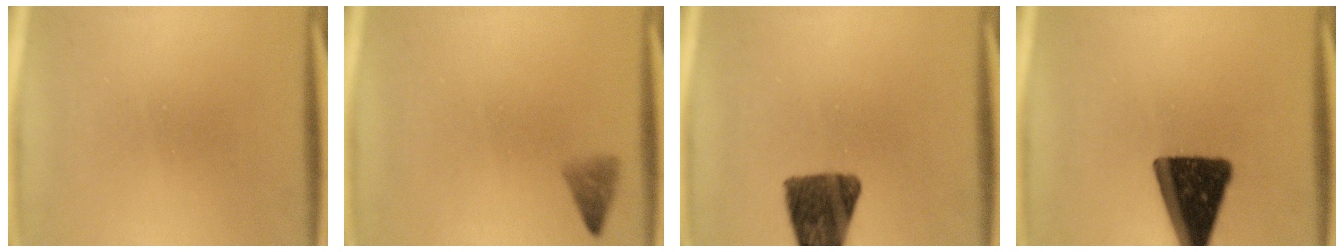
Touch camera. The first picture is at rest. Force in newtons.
{"total": 1.0}
{"total": 10.7}
{"total": 16.3}